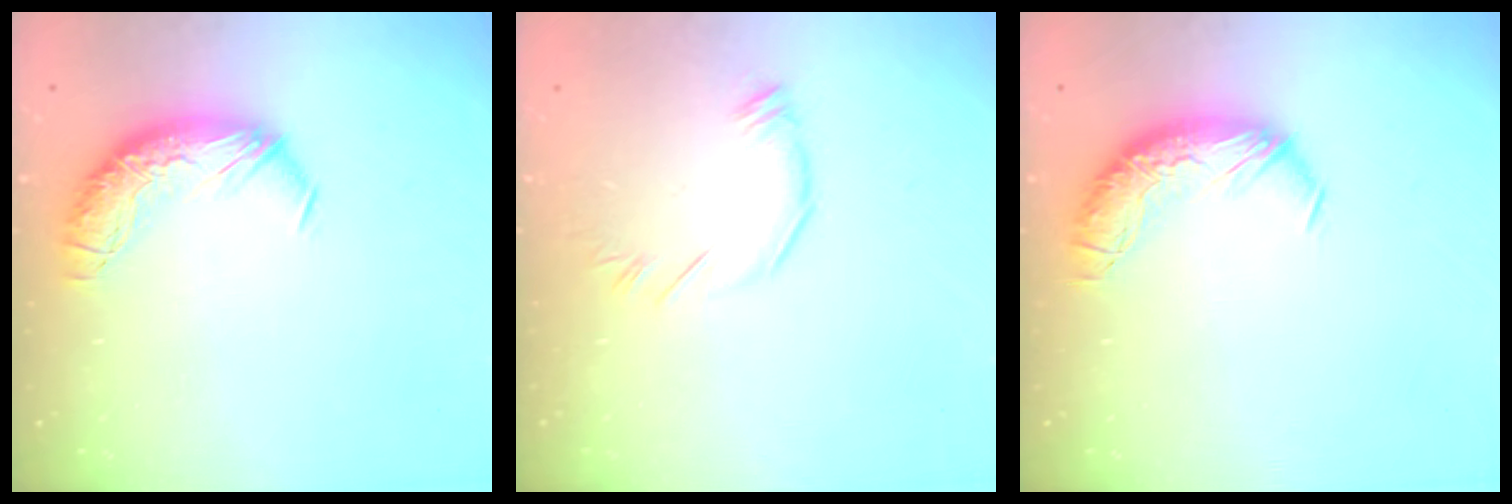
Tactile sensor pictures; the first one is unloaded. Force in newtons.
{"total": 4.4, "press": 4.4, "slide": 0.3}
{"total": 0.0}